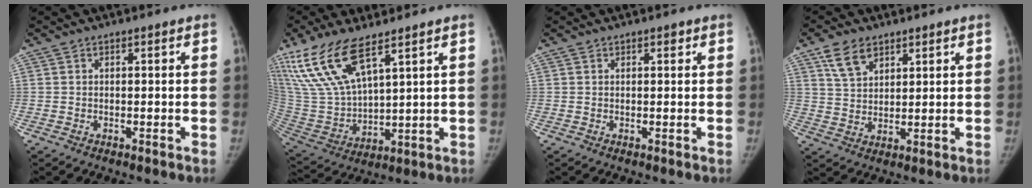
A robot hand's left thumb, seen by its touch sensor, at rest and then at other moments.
{"total": 16.0, "force": [10.1, 5.6, 11.0], "torque": [-0.231, -0.038, 0.217]}
{"total": 0.7, "force": [0.4, 0.4, 0.4], "torque": [-0.002, -0.002, 0.004]}
{"total": 6.5, "force": [4.0, 3.9, 3.3], "torque": [-0.047, -0.020, 0.081]}